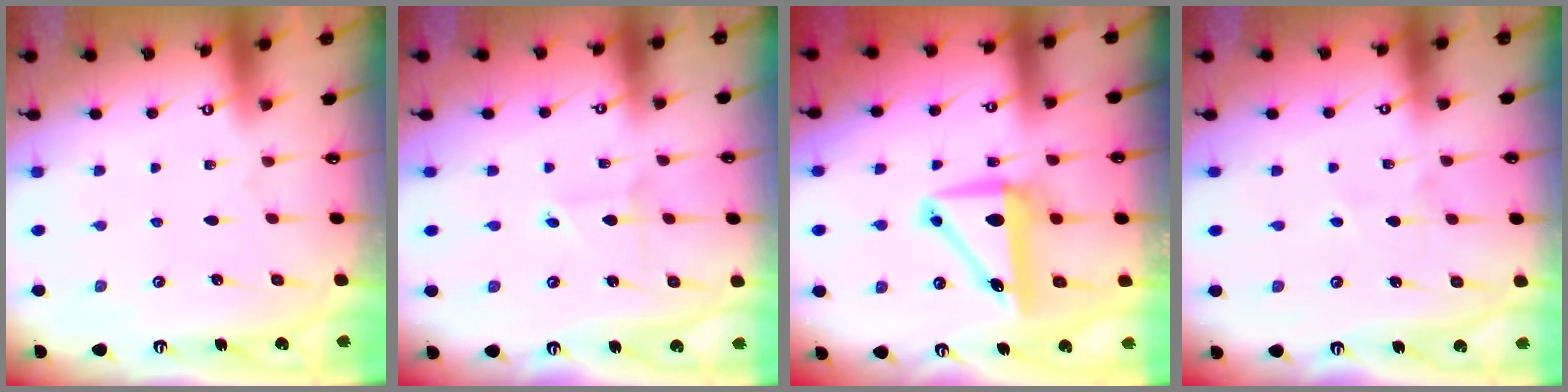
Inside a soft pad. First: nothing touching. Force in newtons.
{"total": 1.8, "press": 1.8, "slide": 0.1}
{"total": 9.0, "press": 8.8, "slide": 1.8}
{"total": 2.2, "press": 2.0, "slide": 0.8}